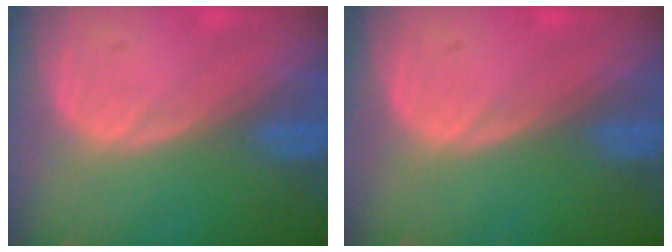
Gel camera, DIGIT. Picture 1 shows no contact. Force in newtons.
{"total": 0.0}